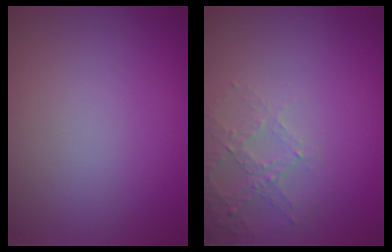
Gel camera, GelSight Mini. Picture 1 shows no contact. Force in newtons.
{"total": 2.6, "press": 2.5, "slide": 0.8}